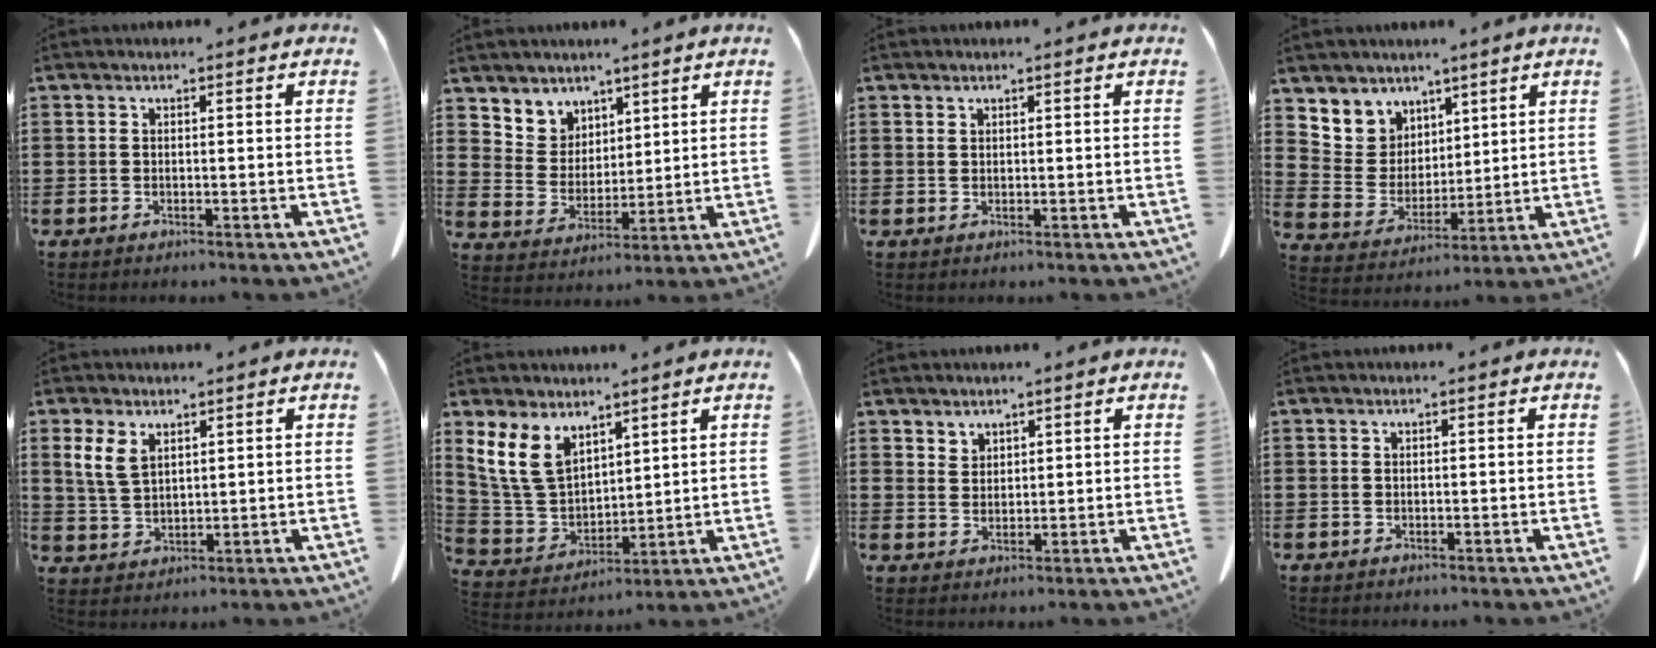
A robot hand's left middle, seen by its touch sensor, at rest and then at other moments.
{"total": 5.9, "force": [4.5, 3.8, -0.2], "torque": [-0.030, -0.015, 0.086]}
{"total": 0.7, "force": [0.6, 0.3, 0.1], "torque": [-0.004, -0.001, 0.013]}
{"total": 7.0, "force": [4.7, 5.2, 0.0], "torque": [-0.046, -0.031, 0.093]}
{"total": 4.7, "force": [2.5, 2.6, 3.0], "torque": [-0.077, 0.005, 0.044]}
{"total": 9.5, "force": [5.8, 5.9, 4.6], "torque": [-0.133, -0.005, 0.113]}
{"total": 2.6, "force": [2.4, 1.2, 0.1], "torque": [-0.009, -0.001, 0.046]}
{"total": 0.0}